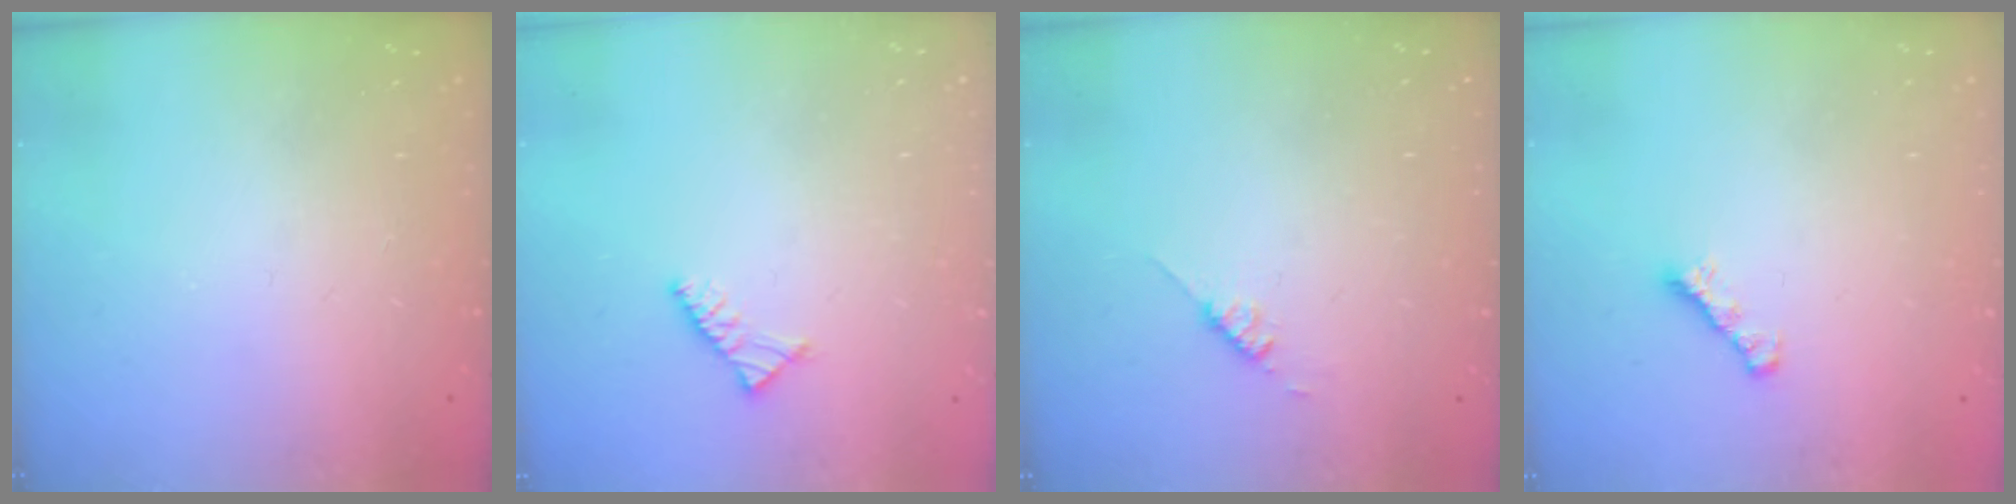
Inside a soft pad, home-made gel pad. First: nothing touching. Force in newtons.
{"total": 3.1, "press": 3.0, "slide": 0.7}
{"total": 2.6, "press": 2.6, "slide": 0.3}
{"total": 1.6, "press": 1.4, "slide": 0.6}